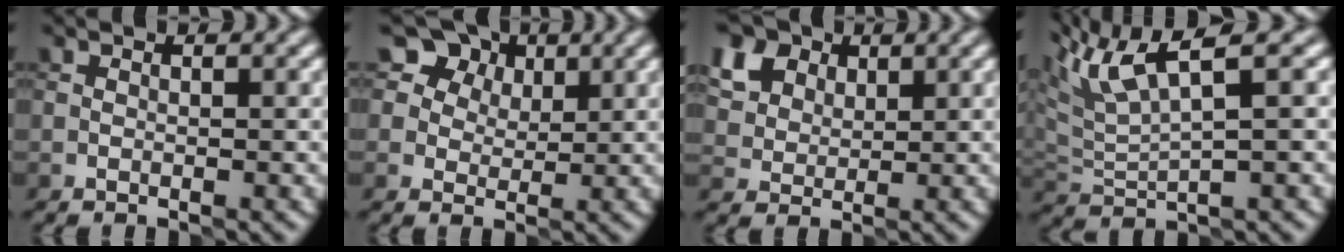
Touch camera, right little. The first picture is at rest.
{"total": 8.1, "force": [4.9, 5.7, 3.1], "torque": [-0.066, 0.012, 0.075]}
{"total": 11.1, "force": [6.1, 7.5, 5.4], "torque": [-0.141, 0.035, 0.100]}
{"total": 5.8, "force": [3.6, 0.8, 4.5], "torque": [-0.102, 0.019, 0.072]}